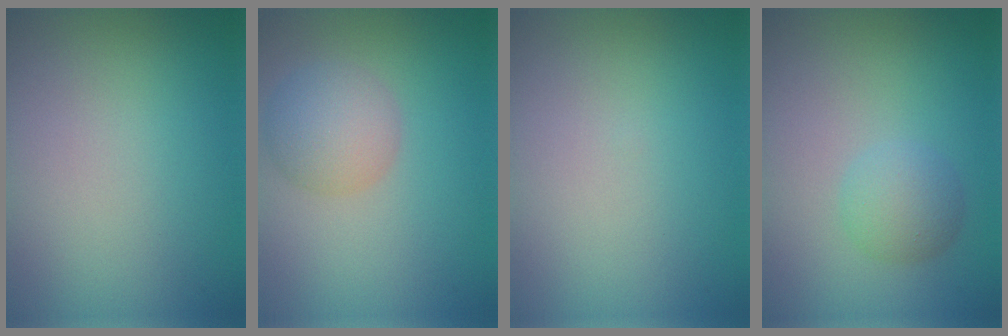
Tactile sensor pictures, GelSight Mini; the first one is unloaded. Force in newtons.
{"total": 3.9, "press": 3.9, "slide": 0.2}
{"total": 0.0}
{"total": 2.5, "press": 2.5, "slide": 0.1}